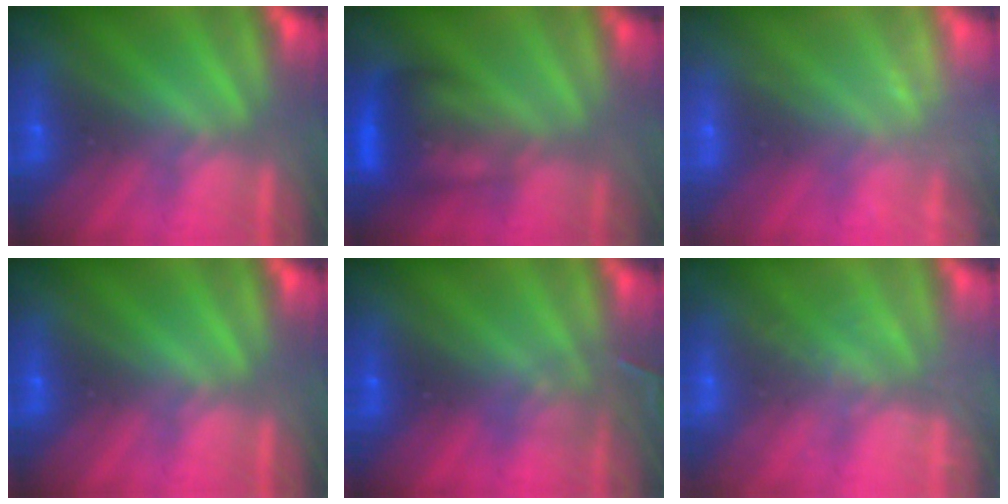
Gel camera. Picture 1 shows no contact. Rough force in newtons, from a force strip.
{"total": 8.5}
{"total": 2.2}
{"total": 0.0}
{"total": 3.0}
{"total": 1.9}